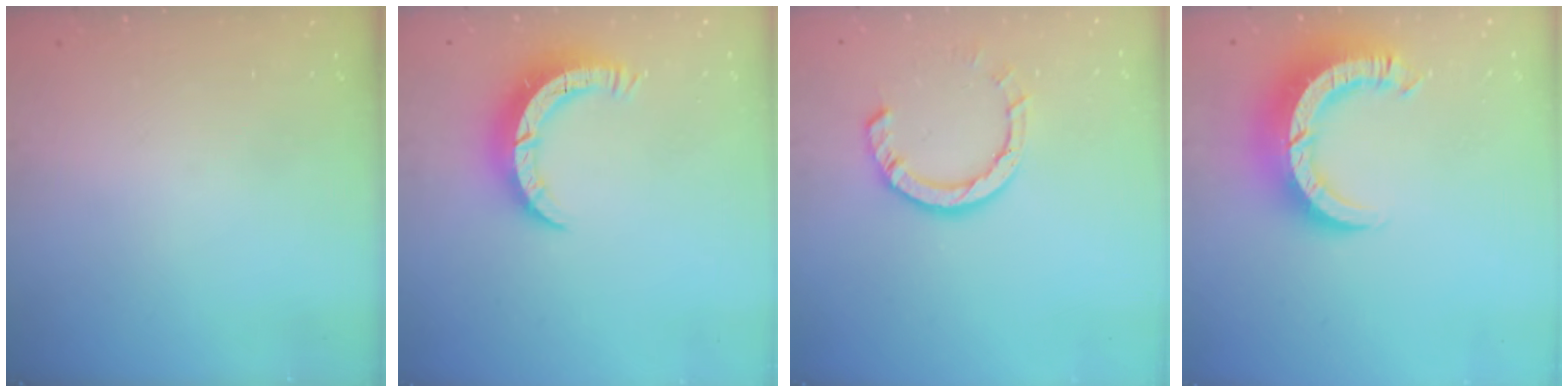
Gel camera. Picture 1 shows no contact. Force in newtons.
{"total": 7.7, "press": 7.7, "slide": 0.4}
{"total": 9.0, "press": 8.9, "slide": 1.2}
{"total": 12.6, "press": 12.6, "slide": 1.4}